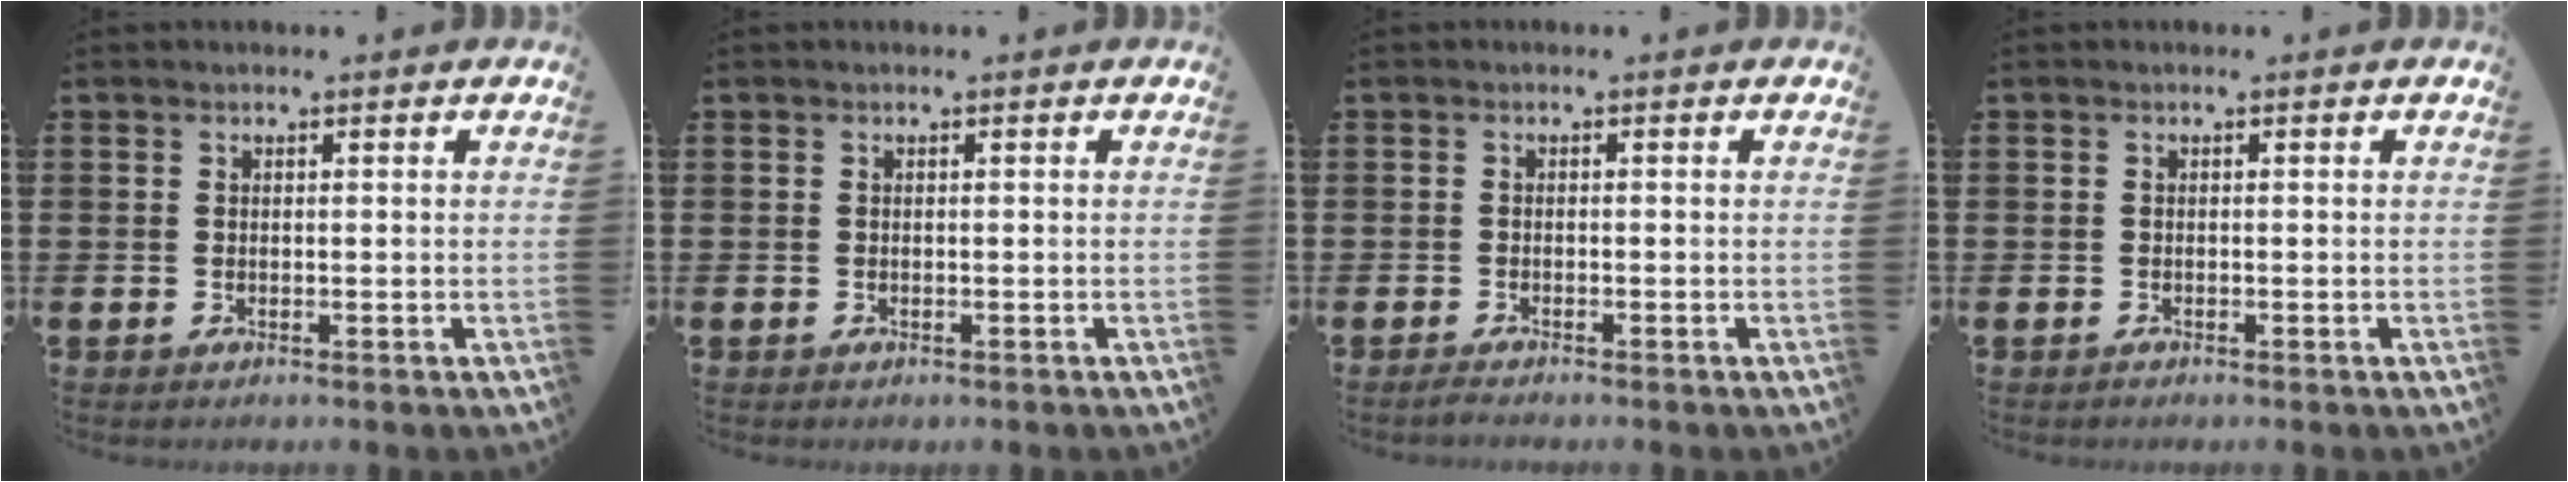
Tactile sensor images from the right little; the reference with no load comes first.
{"total": 0.0}
{"total": 0.8, "force": [-0.6, 0.0, 0.4], "torque": [-0.009, -0.003, -0.012]}
{"total": 0.0}